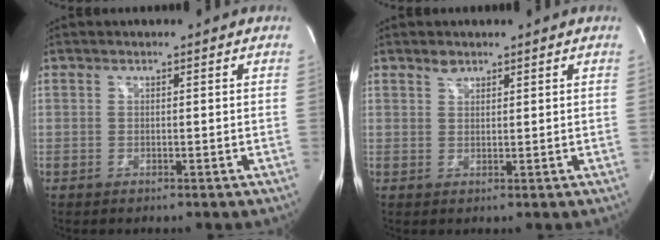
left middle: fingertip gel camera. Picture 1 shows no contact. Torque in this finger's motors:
{"motor_torque": [0.09, 0.07, -0.02, 0.00]}